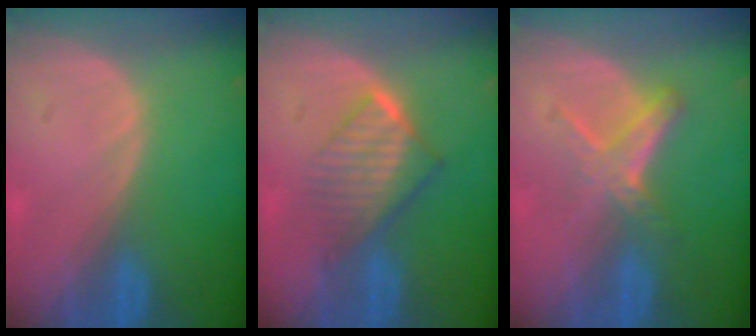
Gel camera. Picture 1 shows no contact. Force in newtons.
{"total": 6.7, "press": 6.1, "slide": 2.9}
{"total": 5.0, "press": 4.7, "slide": 1.5}